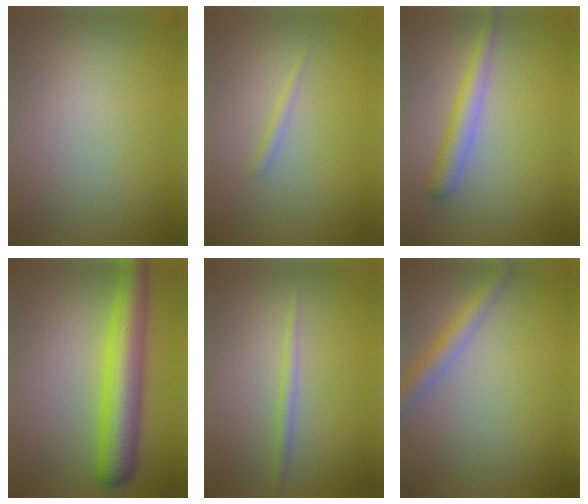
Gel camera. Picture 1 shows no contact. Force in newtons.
{"total": 0.8, "press": 0.8, "slide": 0.1}
{"total": 2.8, "press": 2.7, "slide": 0.2}
{"total": 7.8, "press": 7.8, "slide": 0.1}
{"total": 1.2, "press": 1.2, "slide": 0.1}
{"total": 2.8, "press": 2.8, "slide": 0.1}